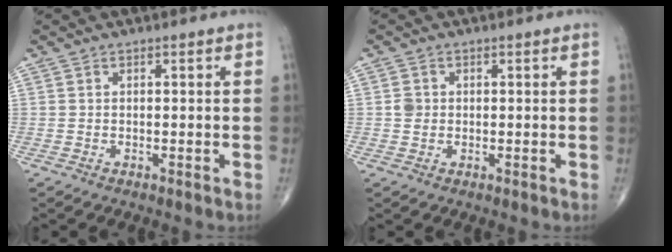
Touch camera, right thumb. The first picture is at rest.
{"total": 1.8, "force": [0.1, 1.6, 0.8], "torque": [-0.008, 0.002, 0.003]}